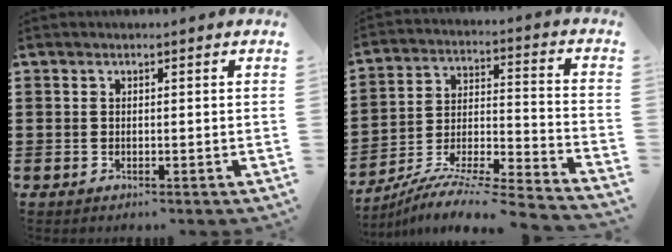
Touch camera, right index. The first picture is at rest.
{"total": 8.2, "force": [-7.6, 0.0, 3.0], "torque": [-0.047, 0.001, -0.155]}